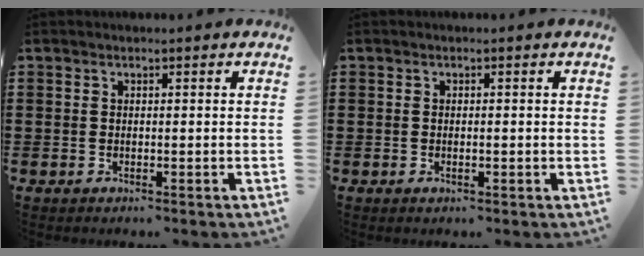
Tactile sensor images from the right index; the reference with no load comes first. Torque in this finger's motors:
{"motor_torque": [0.30, 0.19, 0.06, 0.00]}